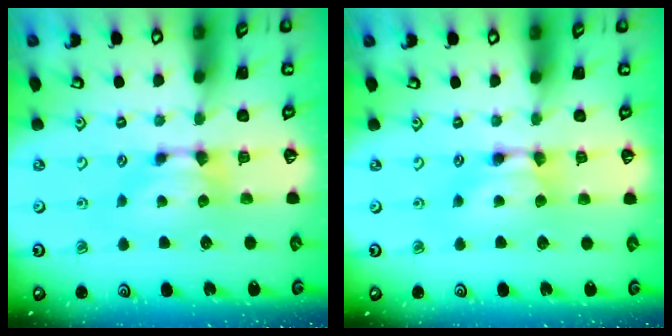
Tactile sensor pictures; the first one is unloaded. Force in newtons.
{"total": 1.8, "press": 1.8, "slide": 0.1}